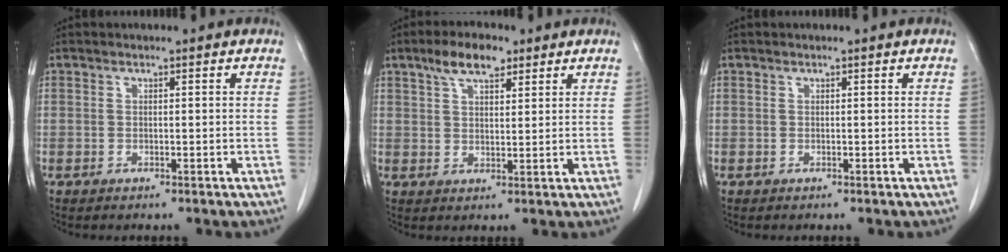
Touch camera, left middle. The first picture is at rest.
{"total": 6.2, "force": [4.1, 2.4, 4.0], "torque": [-0.077, 0.014, 0.073]}
{"total": 0.0}